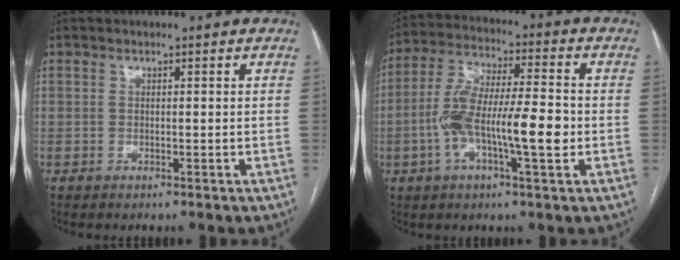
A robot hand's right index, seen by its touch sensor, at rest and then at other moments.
{"total": 13.3, "force": [-2.7, 2.5, 12.8], "torque": [-0.244, 0.013, -0.049]}